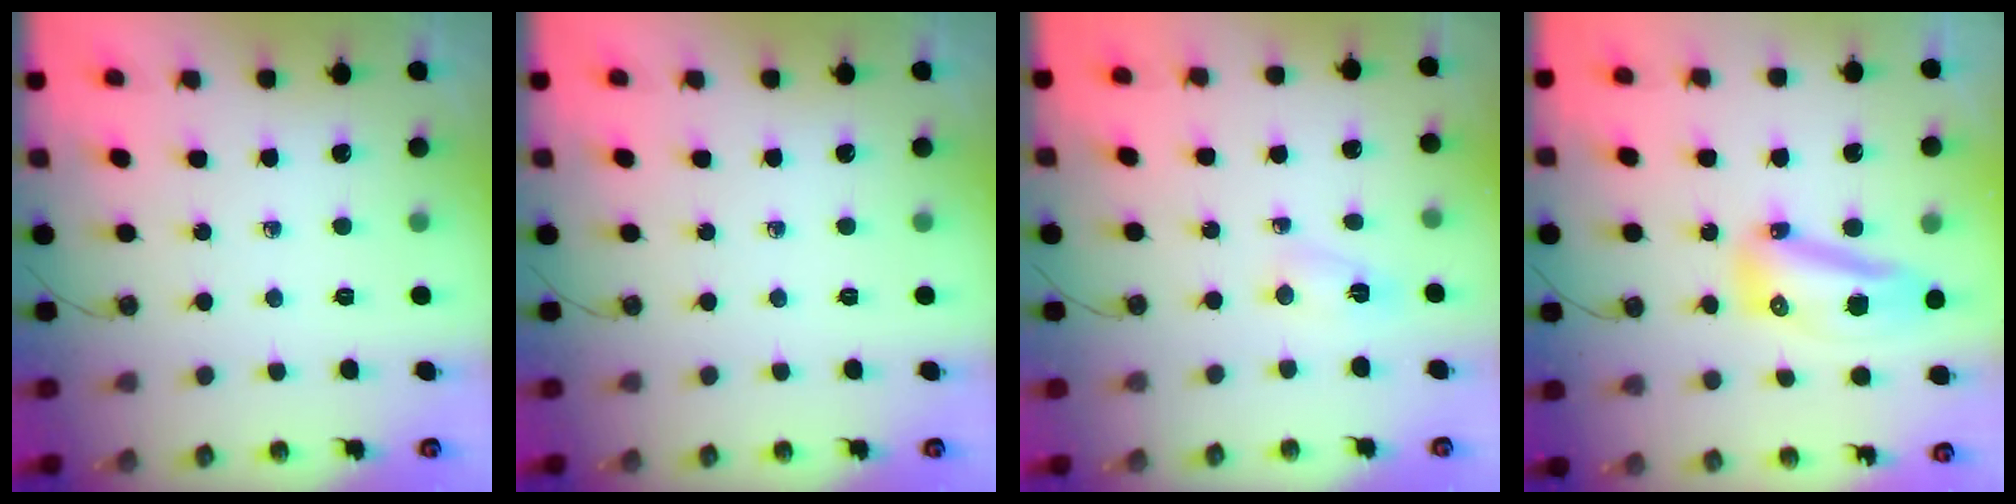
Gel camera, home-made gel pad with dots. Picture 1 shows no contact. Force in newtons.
{"total": 0.0}
{"total": 2.2, "press": 2.2, "slide": 0.5}
{"total": 11.2, "press": 11.1, "slide": 1.2}